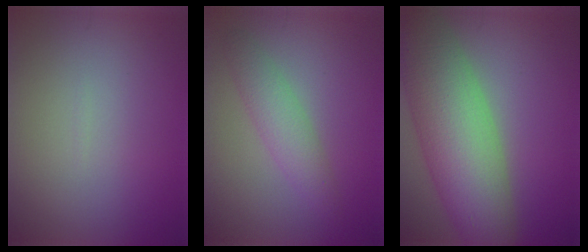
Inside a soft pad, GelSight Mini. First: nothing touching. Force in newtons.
{"total": 2.8, "press": 2.8, "slide": 0.0}
{"total": 10.5, "press": 10.4, "slide": 0.7}